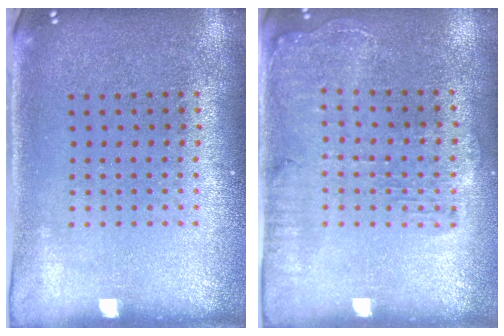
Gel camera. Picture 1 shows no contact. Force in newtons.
{"total": 1.4, "press": 1.4, "slide": 0.4}